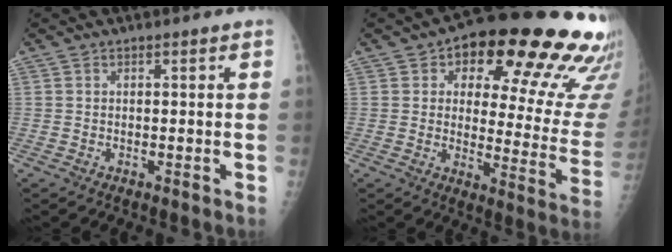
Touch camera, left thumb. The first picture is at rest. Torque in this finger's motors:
{"motor_torque": [0.51, 0.54, 1.14, -1.01, 0.22]}